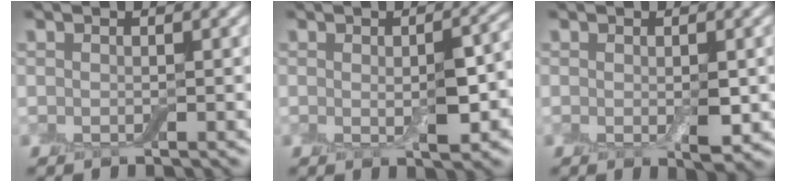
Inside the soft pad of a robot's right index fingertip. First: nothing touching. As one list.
[{"total": 4.9, "force": [-0.3, 1.6, 4.6], "torque": [-0.070, -0.005, -0.002]}, {"total": 2.4, "force": [-0.3, 0.7, 2.3], "torque": [-0.036, -0.007, -0.001]}]